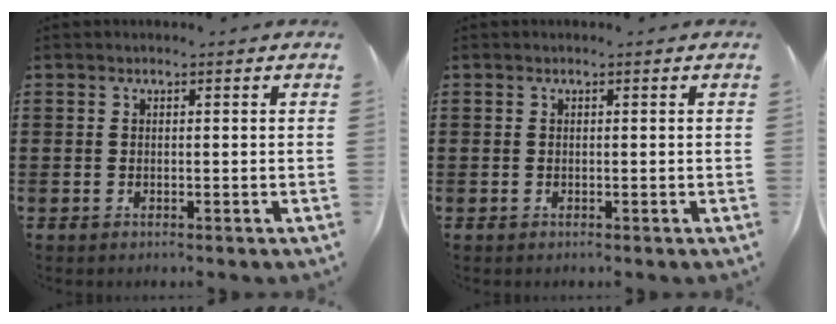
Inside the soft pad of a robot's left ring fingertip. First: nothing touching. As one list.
[{"total": 0.0}]